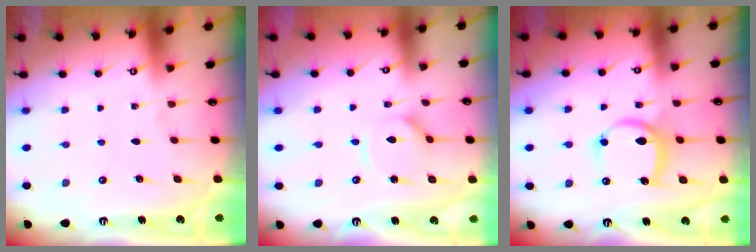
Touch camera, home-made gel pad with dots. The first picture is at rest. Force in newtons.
{"total": 4.2, "press": 4.2, "slide": 0.4}
{"total": 9.9, "press": 9.9, "slide": 0.8}